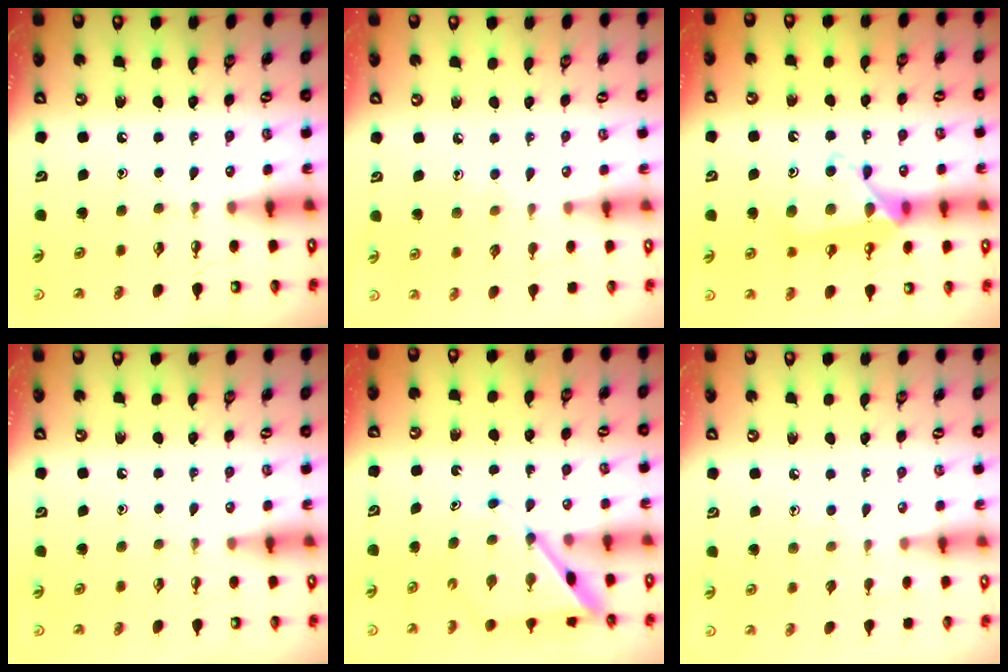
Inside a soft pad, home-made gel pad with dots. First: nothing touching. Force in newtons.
{"total": 6.6, "press": 6.6, "slide": 0.6}
{"total": 17.0, "press": 17.0, "slide": 0.5}
{"total": 0.0}
{"total": 9.4, "press": 9.4, "slide": 0.7}
{"total": 4.6, "press": 4.5, "slide": 0.6}